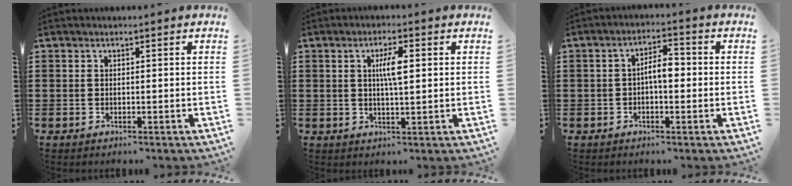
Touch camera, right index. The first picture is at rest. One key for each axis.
{"total": 4.3, "fx": 0.8, "fy": 1.1, "fz": 4.1, "tx": -0.074, "ty": 0.004, "tz": 0.009}
{"total": 4.0, "fx": -0.4, "fy": 1.5, "fz": 3.7, "tx": -0.069, "ty": 0.009, "tz": -0.010}